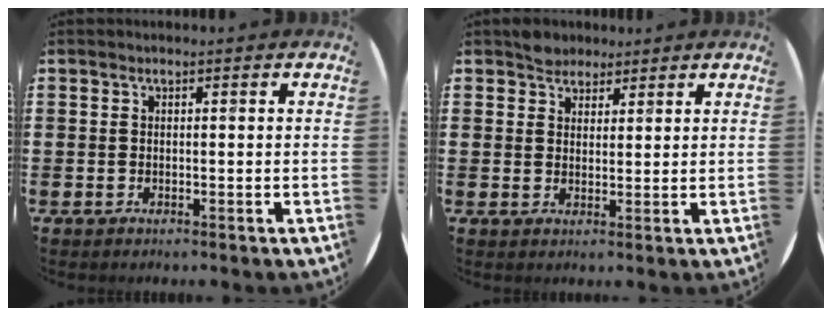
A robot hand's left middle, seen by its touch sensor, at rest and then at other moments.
{"total": 2.7, "force": [2.4, 1.2, -0.1], "torque": [0.004, 0.003, 0.046]}